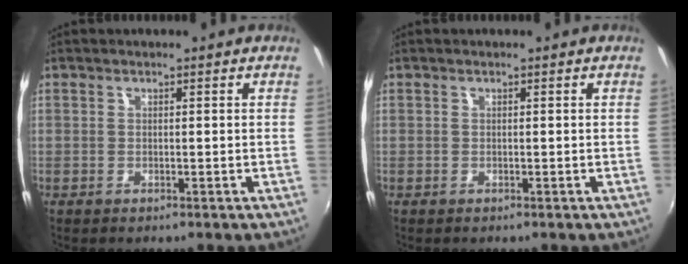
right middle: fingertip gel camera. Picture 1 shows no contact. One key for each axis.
{"total": 0.0}